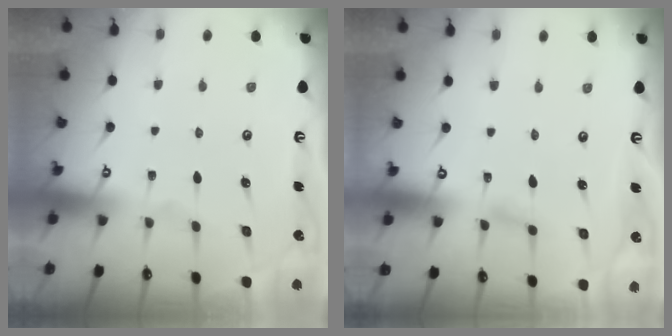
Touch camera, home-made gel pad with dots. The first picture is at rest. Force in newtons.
{"total": 2.3, "press": 2.3, "slide": 0.3}